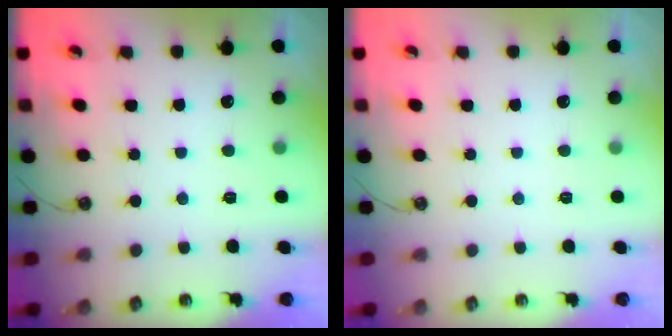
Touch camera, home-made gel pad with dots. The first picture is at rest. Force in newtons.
{"total": 0.0}